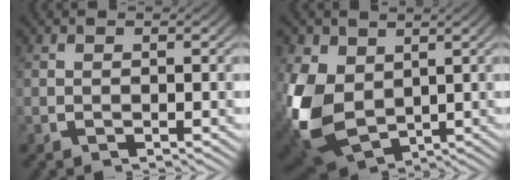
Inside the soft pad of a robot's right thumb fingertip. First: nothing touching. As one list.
[{"total": 12.2, "force": [-1.7, 9.3, 7.8], "torque": [-0.229, -0.072, 0.011]}]